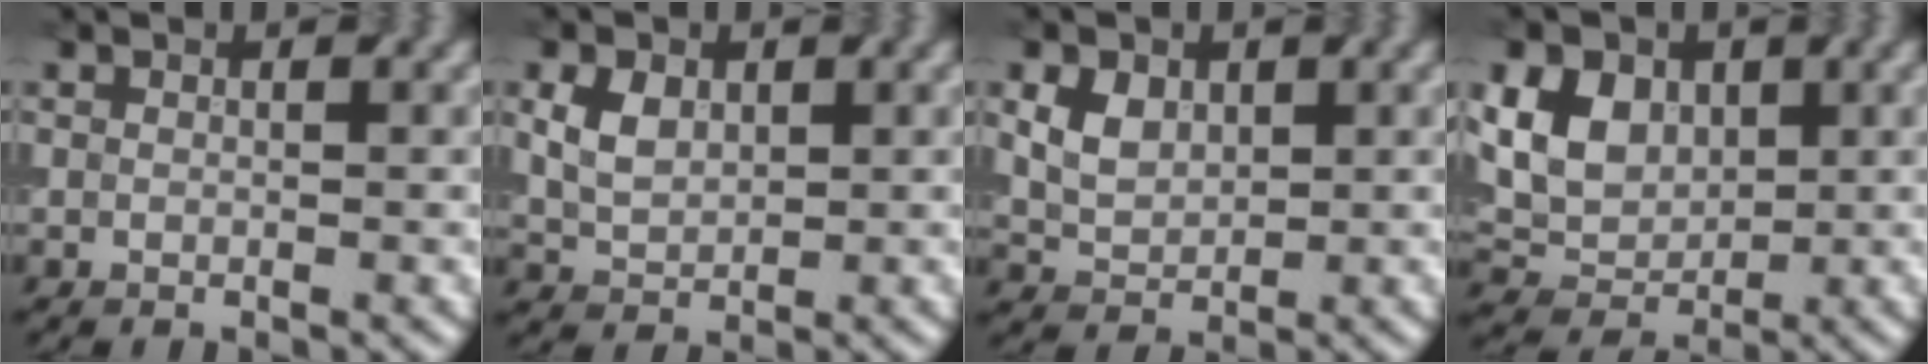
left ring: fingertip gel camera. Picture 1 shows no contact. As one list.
[{"total": 2.9, "force": [0.8, 2.0, 1.9], "torque": [-0.047, 0.006, 0.023]}, {"total": 3.5, "force": [1.3, 2.5, 2.2], "torque": [-0.051, 0.012, 0.025]}, {"total": 6.9, "force": [2.1, 5.1, 4.1], "torque": [-0.105, 0.021, 0.033]}]